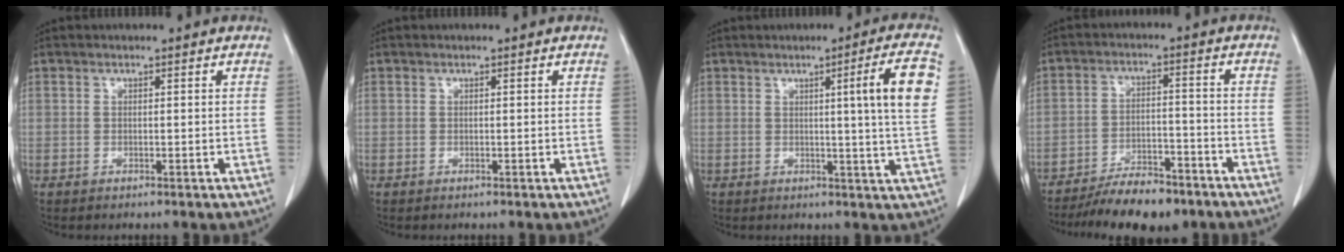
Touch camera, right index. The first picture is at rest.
{"total": 0.0}
{"total": 8.4, "force": [2.1, -1.3, 8.1], "torque": [-0.110, -0.005, 0.026]}
{"total": 10.9, "force": [-9.1, 3.2, 5.1], "torque": [-0.077, -0.001, -0.144]}